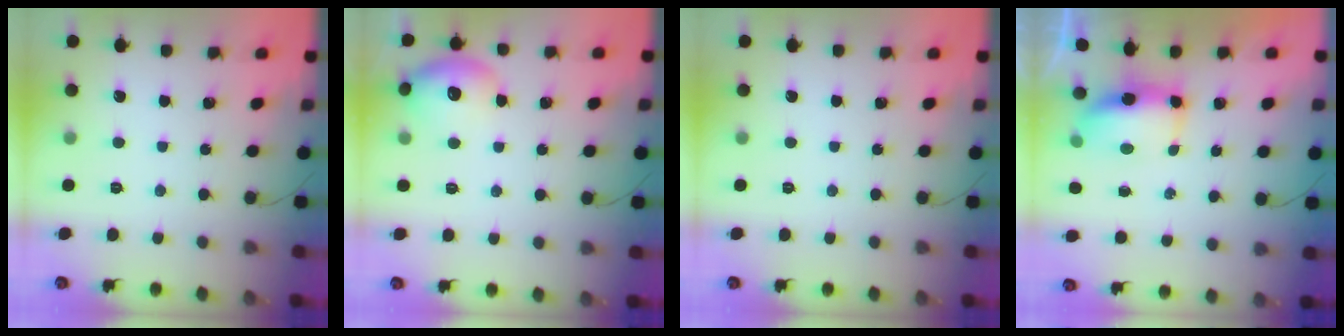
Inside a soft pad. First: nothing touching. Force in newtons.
{"total": 11.5, "press": 11.4, "slide": 1.3}
{"total": 0.0}
{"total": 7.4, "press": 7.4, "slide": 0.6}